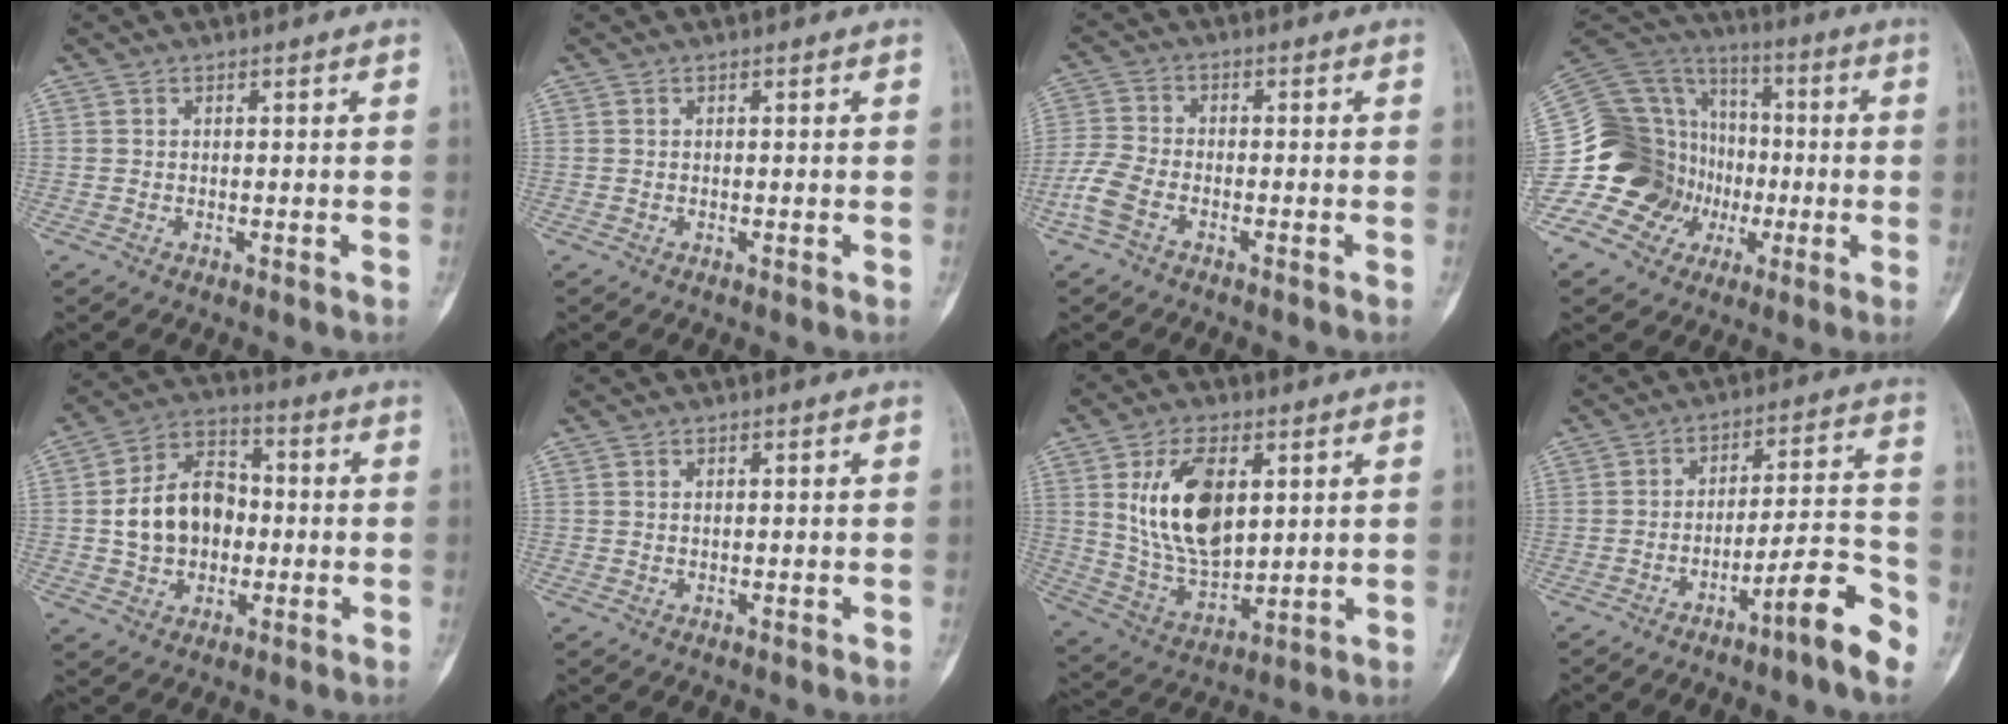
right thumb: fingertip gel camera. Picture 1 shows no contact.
{"total": 0.0}
{"total": 6.0, "force": [-3.1, 3.3, 3.9], "torque": [-0.100, 0.014, -0.070]}
{"total": 23.4, "force": [-5.6, 19.5, 11.6], "torque": [-0.202, 0.076, -0.095]}
{"total": 13.4, "force": [-0.4, 9.9, 9.0], "torque": [-0.128, 0.030, -0.010]}
{"total": 0.5, "force": [0.2, 0.4, 0.3], "torque": [-0.004, 0.000, 0.005]}
{"total": 15.8, "force": [4.2, 8.6, 12.5], "torque": [-0.218, -0.018, 0.092]}
{"total": 10.7, "force": [-6.3, 1.1, 8.6], "torque": [-0.119, 0.052, -0.099]}